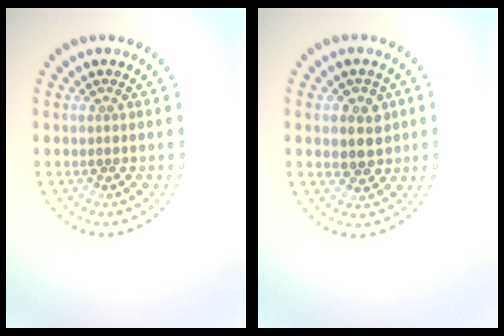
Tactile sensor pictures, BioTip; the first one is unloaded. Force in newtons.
{"total": 2.8, "press": 2.7, "slide": 0.9}